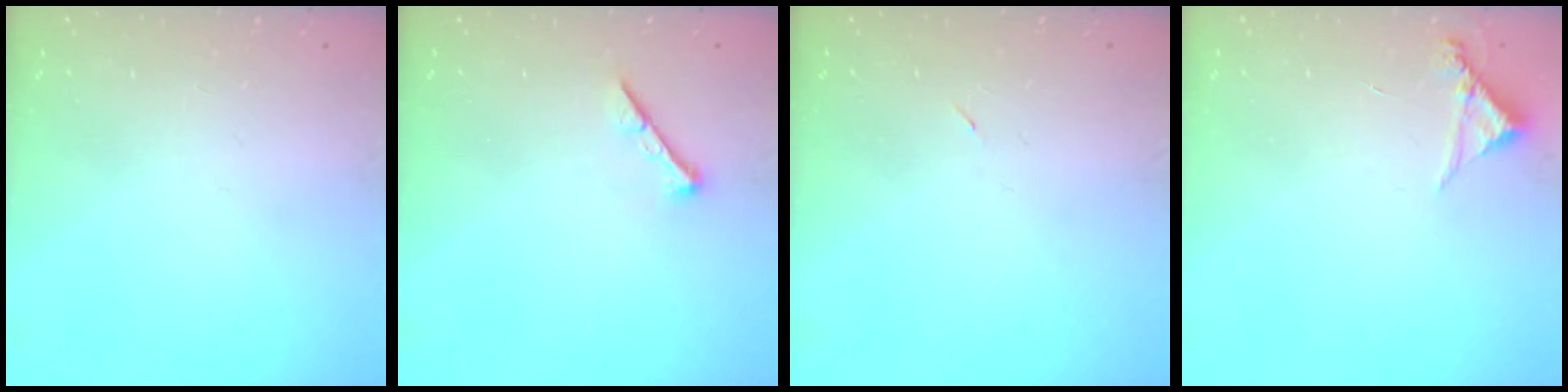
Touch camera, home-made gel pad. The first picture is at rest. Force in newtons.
{"total": 0.0}
{"total": 2.2, "press": 1.9, "slide": 1.2}
{"total": 4.5, "press": 4.5, "slide": 0.3}